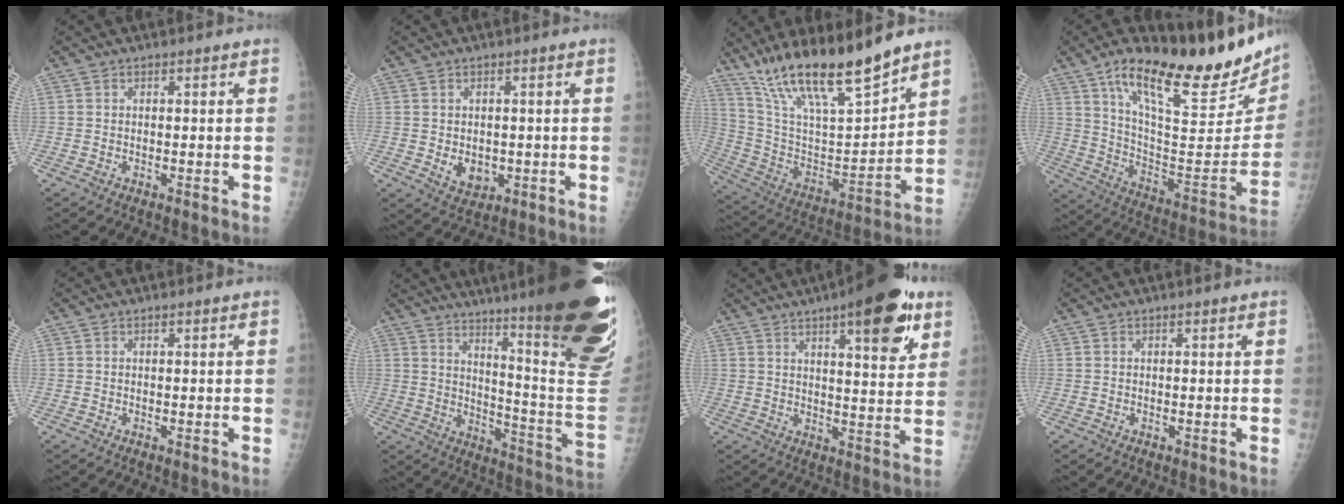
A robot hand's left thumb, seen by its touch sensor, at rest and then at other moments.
{"total": 4.6, "force": [-0.5, 3.6, 2.8], "torque": [-0.025, -0.005, 0.007]}
{"total": 22.1, "force": [17.0, 4.2, 13.4], "torque": [-0.216, -0.072, 0.313]}
{"total": 29.3, "force": [19.4, 8.3, 20.4], "torque": [-0.274, -0.071, 0.312]}
{"total": 0.0}
{"total": 32.8, "force": [19.7, 4.7, 25.7], "torque": [-0.244, -0.096, 0.276]}
{"total": 15.4, "force": [8.3, 4.6, 12.1], "torque": [-0.137, -0.031, 0.111]}
{"total": 0.0}